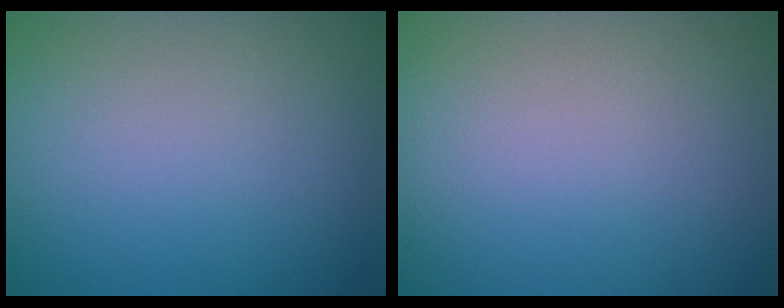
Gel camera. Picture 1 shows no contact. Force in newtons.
{"total": 0.0}